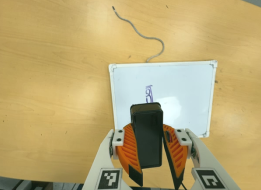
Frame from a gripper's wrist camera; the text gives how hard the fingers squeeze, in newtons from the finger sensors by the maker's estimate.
{"total": 11.3, "left": 10.8, "right": 11.9}